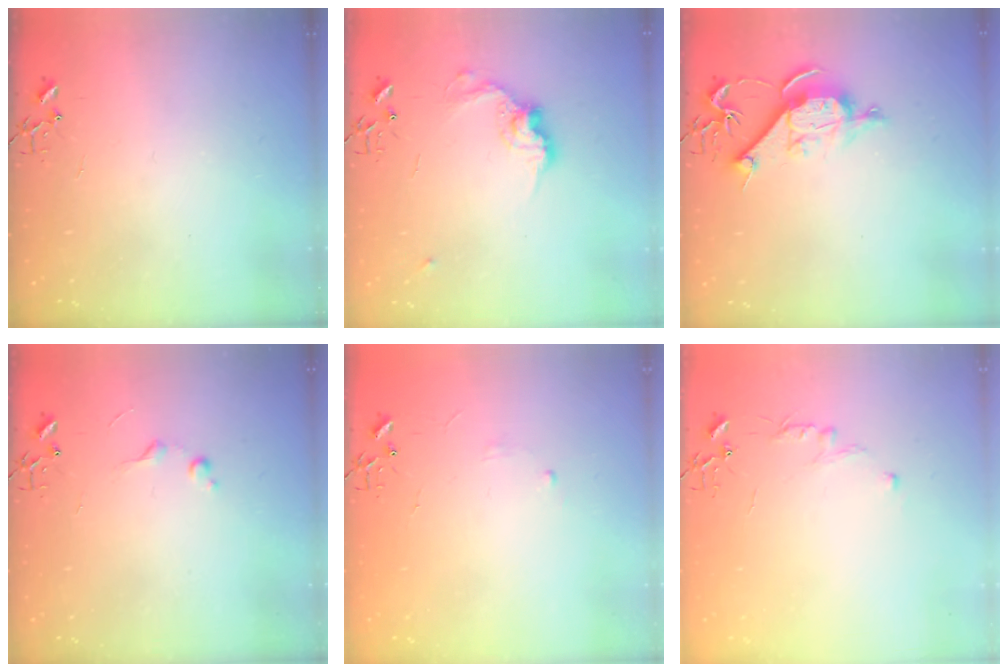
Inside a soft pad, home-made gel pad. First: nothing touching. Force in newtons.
{"total": 11.8, "press": 11.8, "slide": 0.6}
{"total": 10.4, "press": 10.4, "slide": 1.2}
{"total": 6.8, "press": 6.7, "slide": 0.8}
{"total": 2.9, "press": 2.8, "slide": 0.5}
{"total": 5.5, "press": 5.5, "slide": 0.6}